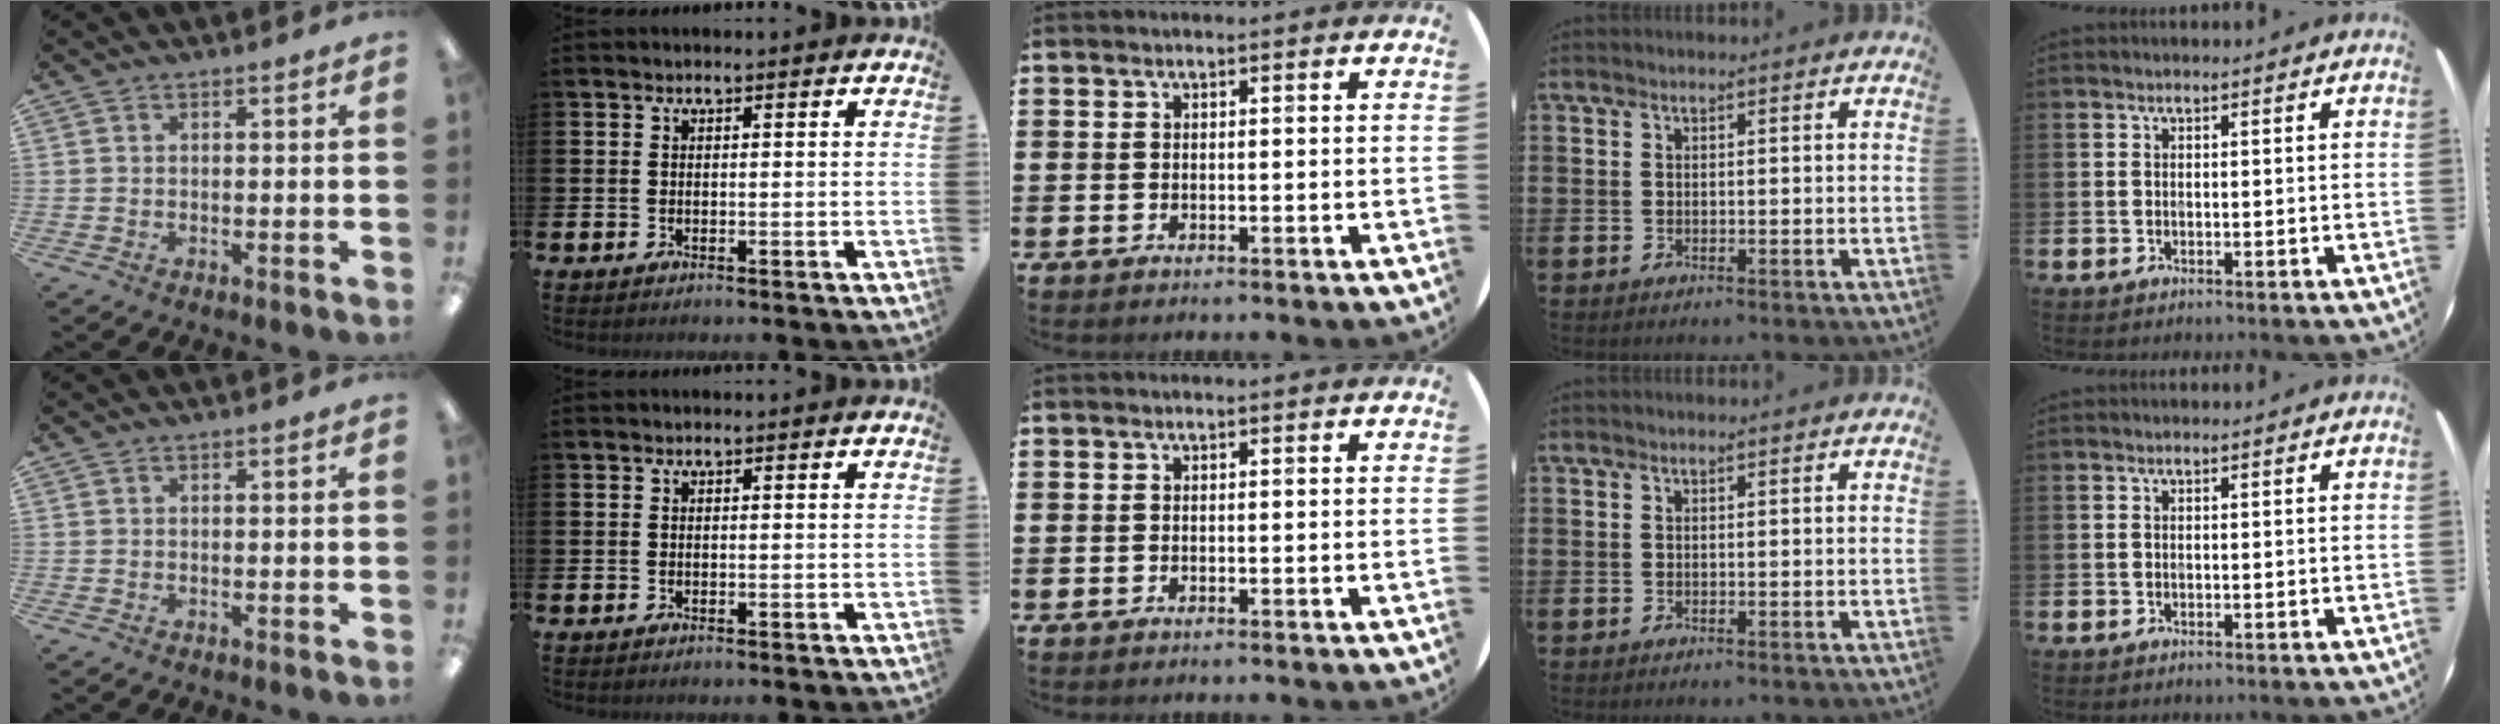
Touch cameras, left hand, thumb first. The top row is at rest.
{}